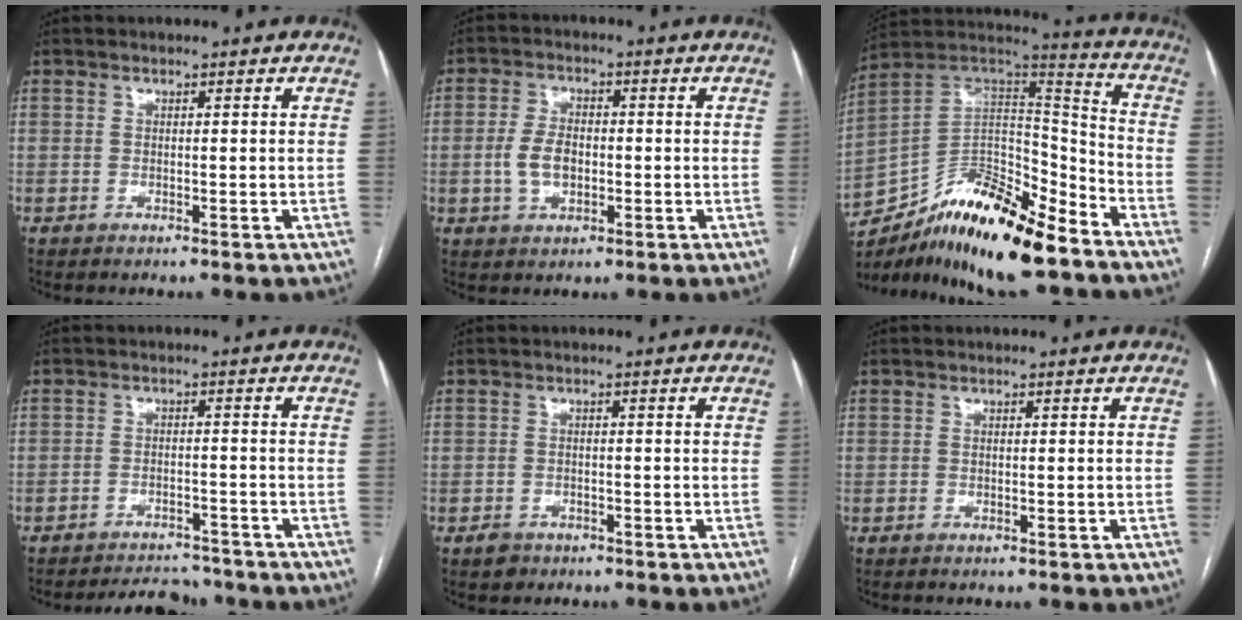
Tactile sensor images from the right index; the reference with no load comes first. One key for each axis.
{"total": 5.6, "fx": -0.8, "fy": 3.4, "fz": 4.4, "tx": -0.095, "ty": 0.009, "tz": -0.011}
{"total": 20.1, "fx": -14.9, "fy": 5.0, "fz": 12.6, "tx": -0.223, "ty": 0.025, "tz": -0.260}
{"total": 6.6, "fx": -6.2, "fy": 1.9, "fz": 0.6, "tx": -0.004, "ty": 0.004, "tz": -0.087}
{"total": 1.9, "fx": -1.3, "fy": 1.4, "fz": 0.4, "tx": -0.012, "ty": 0.003, "tz": -0.015}
{"total": 0.0}